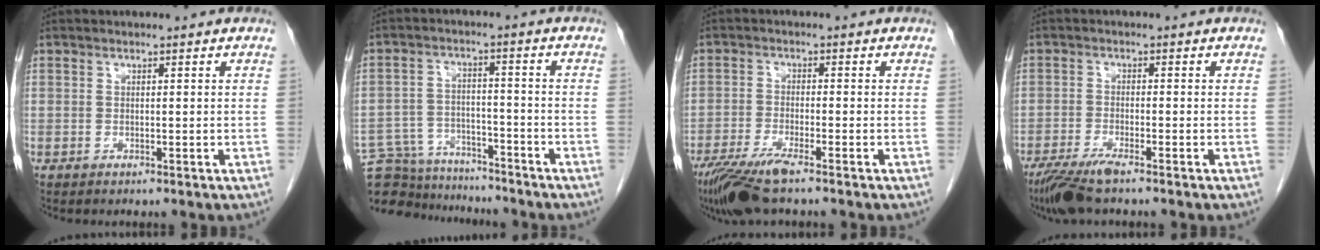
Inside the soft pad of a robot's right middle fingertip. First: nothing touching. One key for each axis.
{"total": 13.4, "fx": -12.5, "fy": 4.2, "fz": 2.3, "tx": -0.045, "ty": 0.022, "tz": -0.189}
{"total": 7.8, "fx": -5.6, "fy": 0.6, "fz": 5.4, "tx": -0.105, "ty": -0.021, "tz": -0.103}
{"total": 5.6, "fx": -4.2, "fy": 0.4, "fz": 3.6, "tx": -0.073, "ty": -0.016, "tz": -0.079}